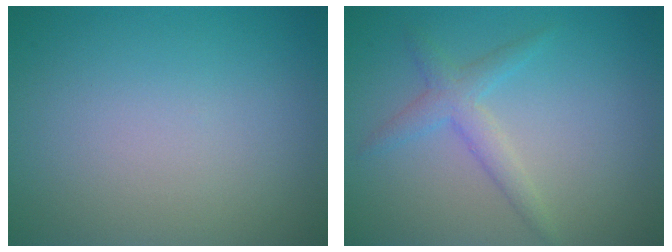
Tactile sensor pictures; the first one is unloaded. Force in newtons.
{"total": 2.3, "press": 2.3, "slide": 0.2}